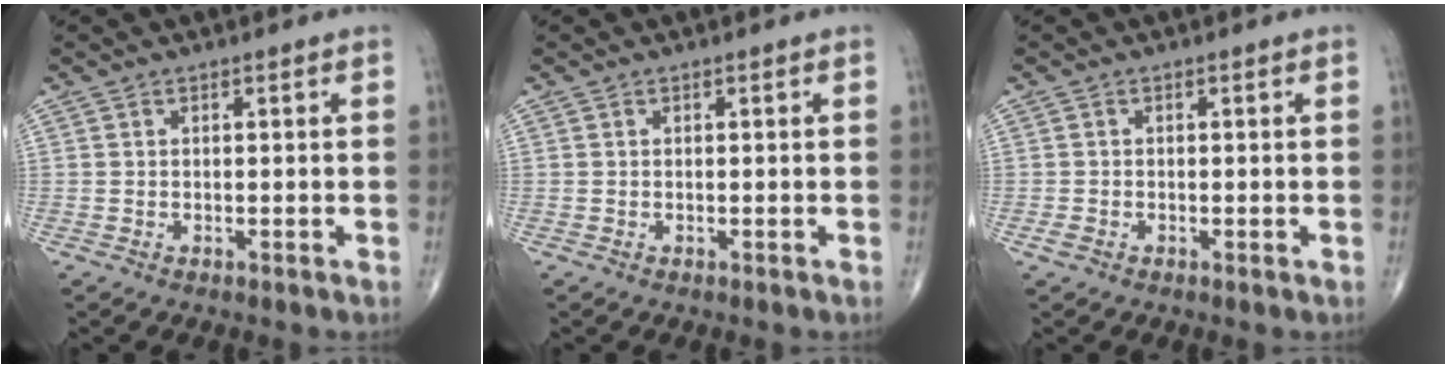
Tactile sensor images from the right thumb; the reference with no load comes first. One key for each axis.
{"total": 0.0}
{"total": 1.3, "fx": -0.5, "fy": 0.8, "fz": 0.8, "tx": -0.018, "ty": 0.001, "tz": -0.009}